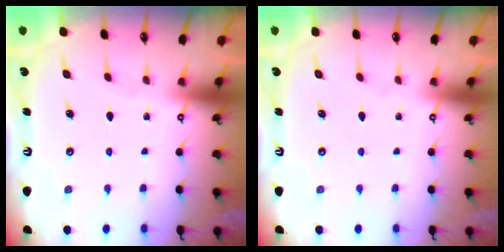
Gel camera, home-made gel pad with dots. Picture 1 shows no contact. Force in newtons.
{"total": 0.0}